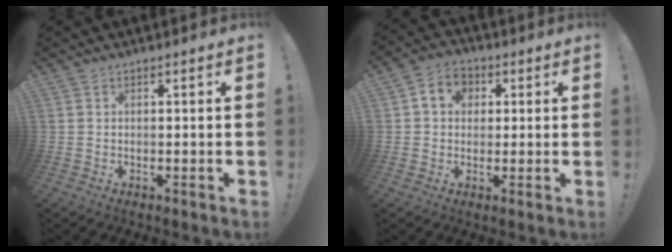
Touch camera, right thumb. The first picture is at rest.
{"total": 7.4, "force": [1.8, 6.1, 3.6], "torque": [-0.055, 0.008, 0.036]}